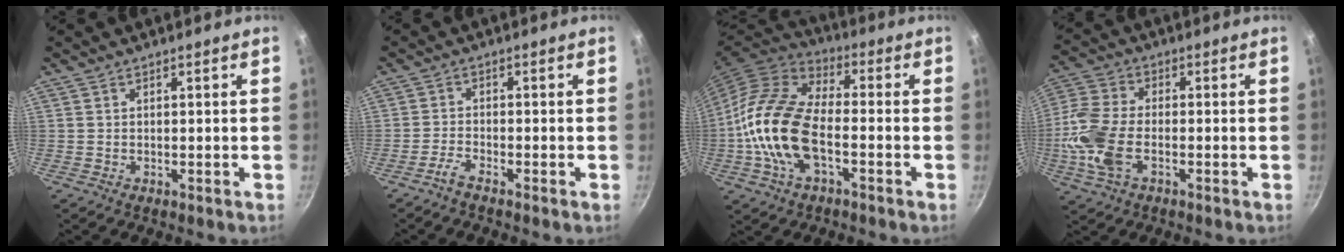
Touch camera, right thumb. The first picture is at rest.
{"total": 2.3, "force": [-2.0, 0.2, 1.1], "torque": [-0.030, 0.016, -0.045]}
{"total": 17.7, "force": [-3.8, 9.4, 14.5], "torque": [-0.269, 0.033, -0.087]}
{"total": 11.9, "force": [-2.8, 6.7, 9.5], "torque": [-0.207, 0.020, -0.071]}